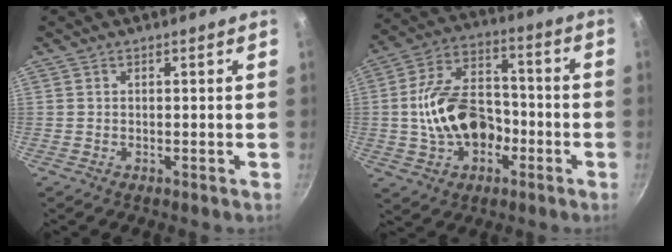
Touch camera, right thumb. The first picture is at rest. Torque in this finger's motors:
{"motor_torque": [-0.25, 0.88, 1.29, -0.11, 0.15]}